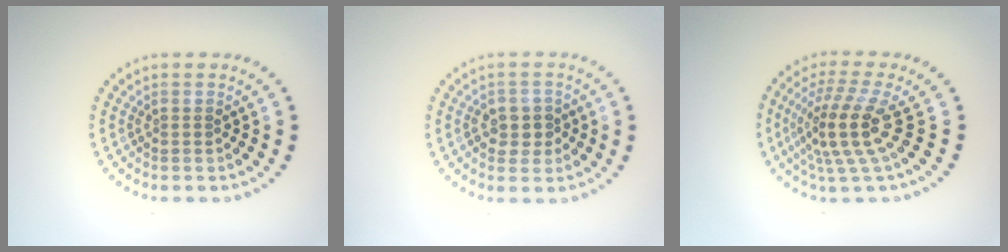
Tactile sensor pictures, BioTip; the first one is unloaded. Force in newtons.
{"total": 2.5, "press": 2.5, "slide": 0.4}
{"total": 4.8, "press": 3.5, "slide": 3.2}